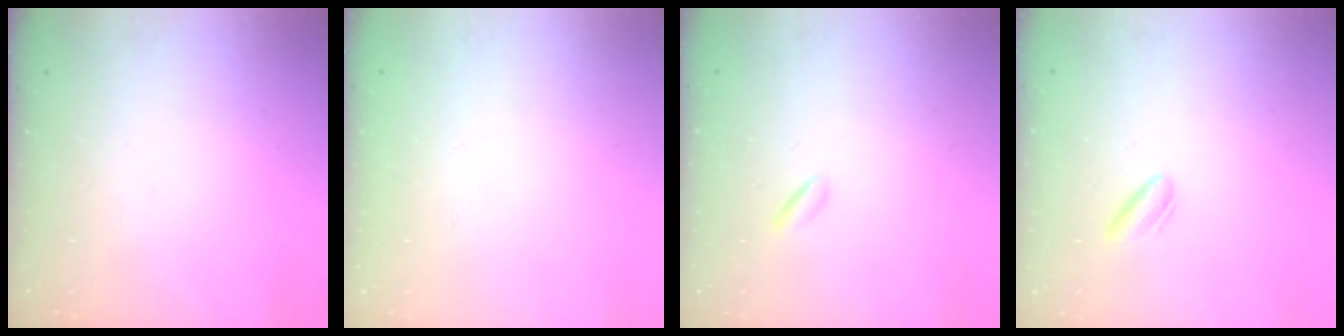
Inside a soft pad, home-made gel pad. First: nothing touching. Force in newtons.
{"total": 2.2, "press": 2.2, "slide": 0.1}
{"total": 0.6, "press": 0.2, "slide": 0.5}
{"total": 2.9, "press": 2.6, "slide": 1.3}